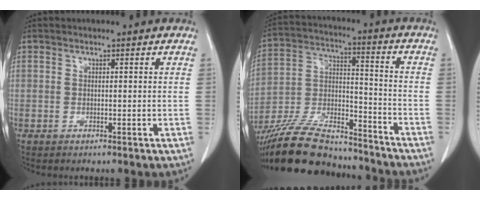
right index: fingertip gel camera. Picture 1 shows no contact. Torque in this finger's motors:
{"motor_torque": [0.62, -0.61, 0.02, -0.21]}